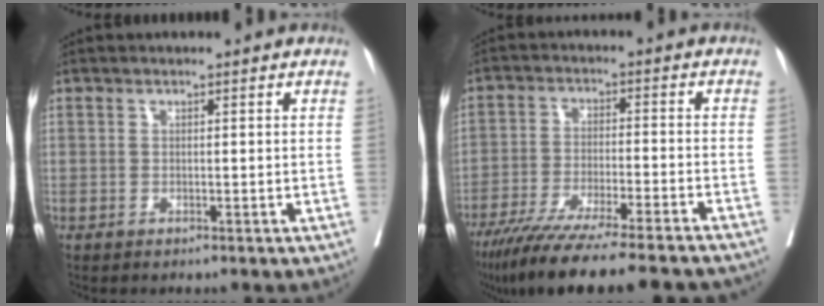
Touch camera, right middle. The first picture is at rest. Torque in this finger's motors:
{"motor_torque": [1.08, -1.06, 0.46, 0.16]}